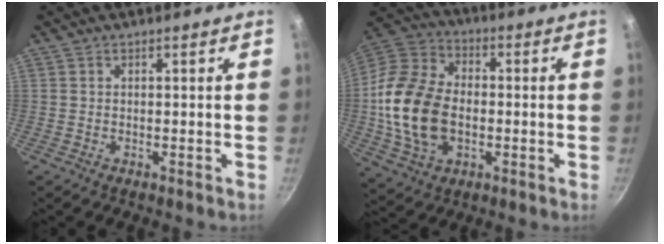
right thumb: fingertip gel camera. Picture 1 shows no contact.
{"total": 18.7, "force": [-1.9, 12.9, 13.4], "torque": [-0.245, 0.022, -0.038]}